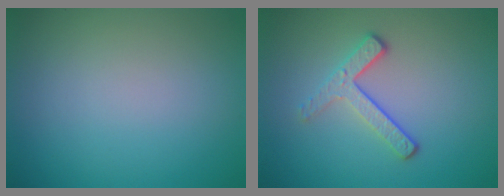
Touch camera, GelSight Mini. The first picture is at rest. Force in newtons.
{"total": 3.2, "press": 2.4, "slide": 2.0}